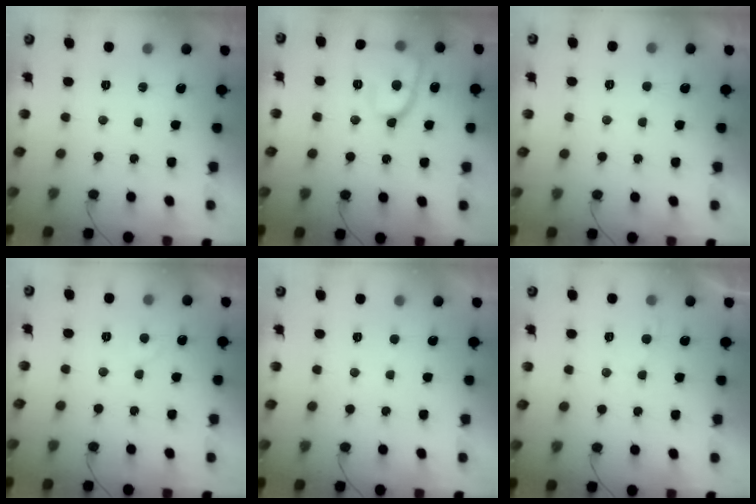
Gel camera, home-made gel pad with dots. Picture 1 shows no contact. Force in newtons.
{"total": 13.3, "press": 13.2, "slide": 1.5}
{"total": 2.4, "press": 2.4, "slide": 0.4}
{"total": 4.5, "press": 4.5, "slide": 0.4}
{"total": 2.1, "press": 2.1, "slide": 0.2}
{"total": 1.8, "press": 1.8, "slide": 0.3}